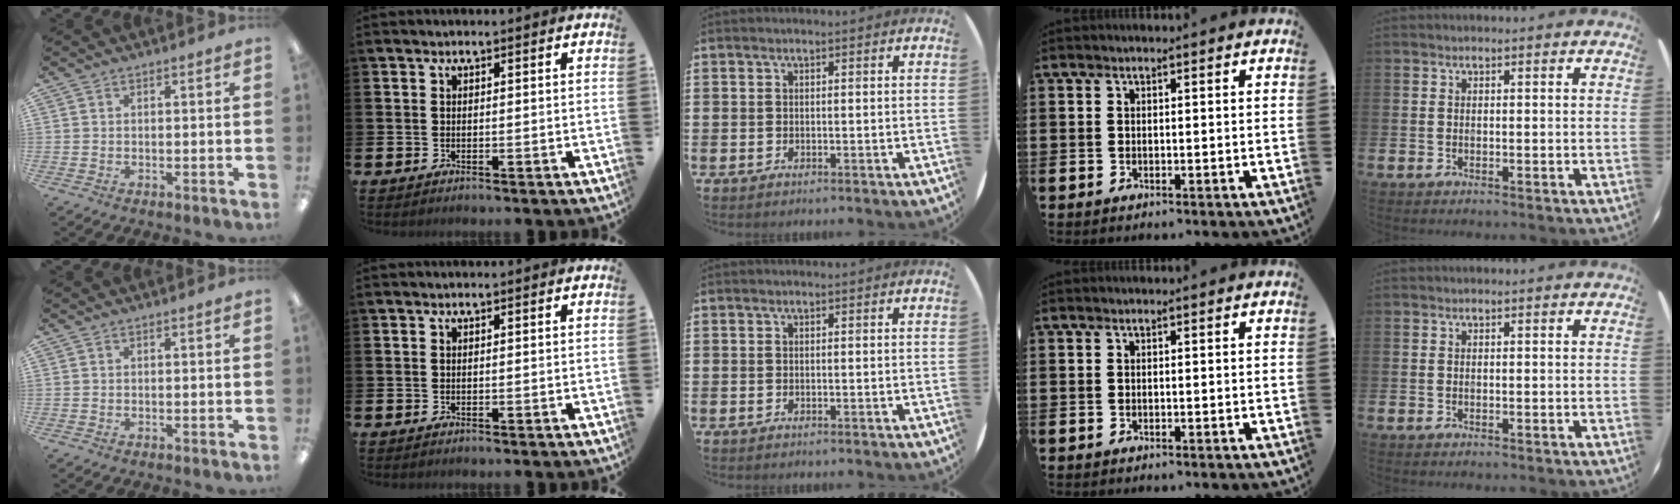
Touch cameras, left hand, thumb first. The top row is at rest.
{}